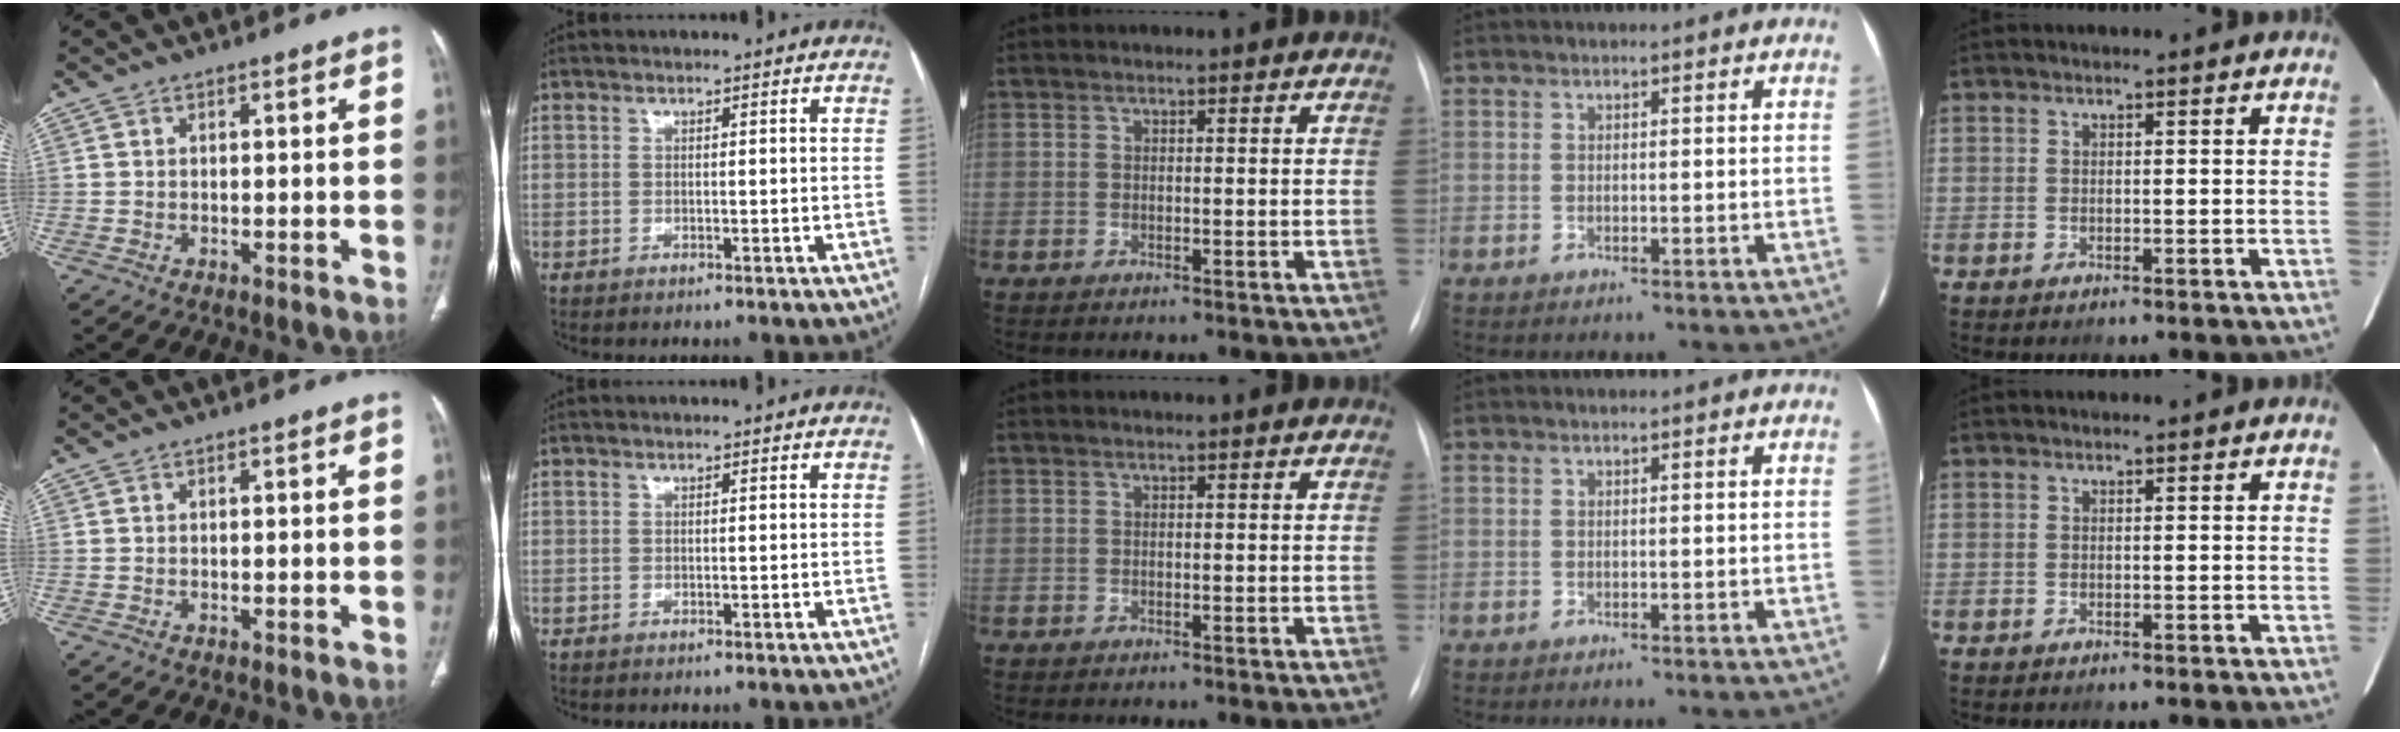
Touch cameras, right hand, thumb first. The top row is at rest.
{}